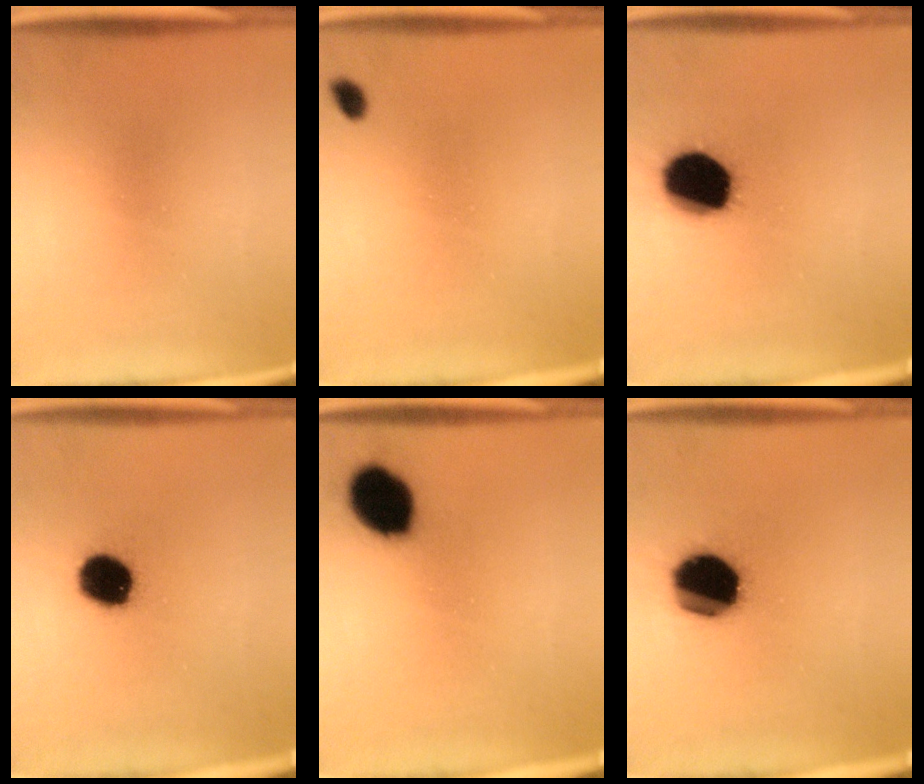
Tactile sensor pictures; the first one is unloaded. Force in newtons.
{"total": 1.3}
{"total": 17.4}
{"total": 11.8}
{"total": 11.2}
{"total": 18.9}